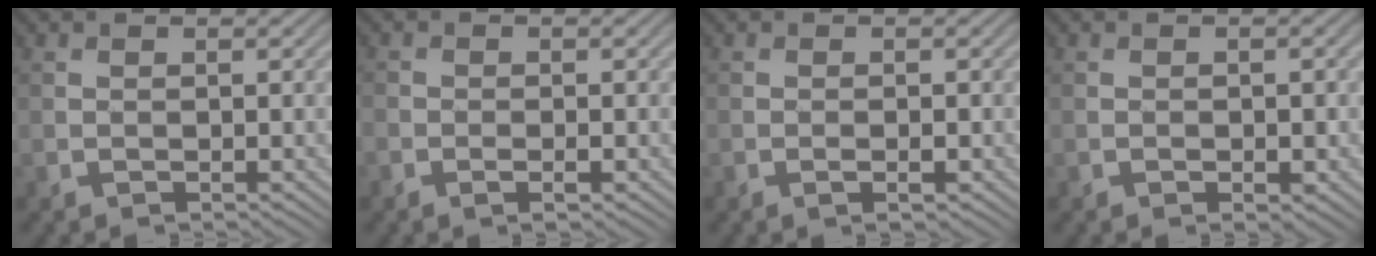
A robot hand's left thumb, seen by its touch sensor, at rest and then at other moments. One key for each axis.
{"total": 1.8, "fx": -1.0, "fy": 0.9, "fz": 1.3, "tx": -0.026, "ty": -0.001, "tz": -0.022}
{"total": 1.4, "fx": -0.6, "fy": 0.5, "fz": 1.2, "tx": -0.021, "ty": 0.001, "tz": -0.012}
{"total": 1.8, "fx": -0.5, "fy": 1.0, "fz": 1.4, "tx": -0.018, "ty": -0.001, "tz": -0.006}